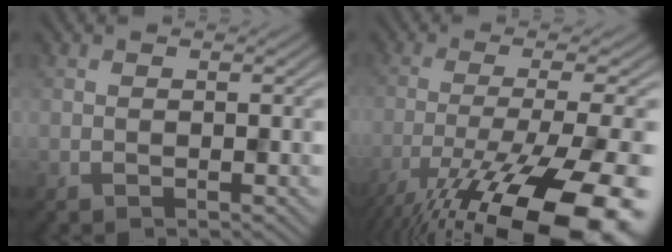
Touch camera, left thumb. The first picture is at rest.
{"total": 16.9, "force": [-11.0, 4.0, 12.3], "torque": [-0.202, -0.026, -0.170]}